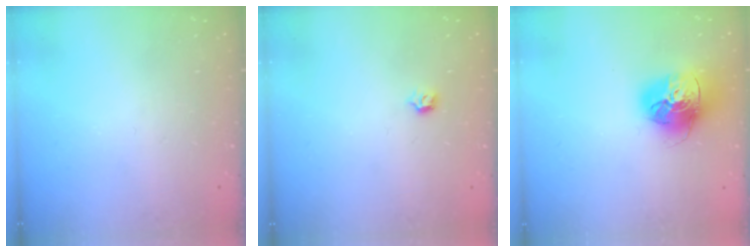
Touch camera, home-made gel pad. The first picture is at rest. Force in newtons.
{"total": 3.4, "press": 3.3, "slide": 0.7}
{"total": 17.4, "press": 17.3, "slide": 2.1}